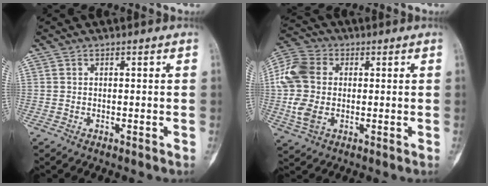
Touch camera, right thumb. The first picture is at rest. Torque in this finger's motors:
{"motor_torque": [1.60, 1.60, 0.62, -0.48, 0.30]}